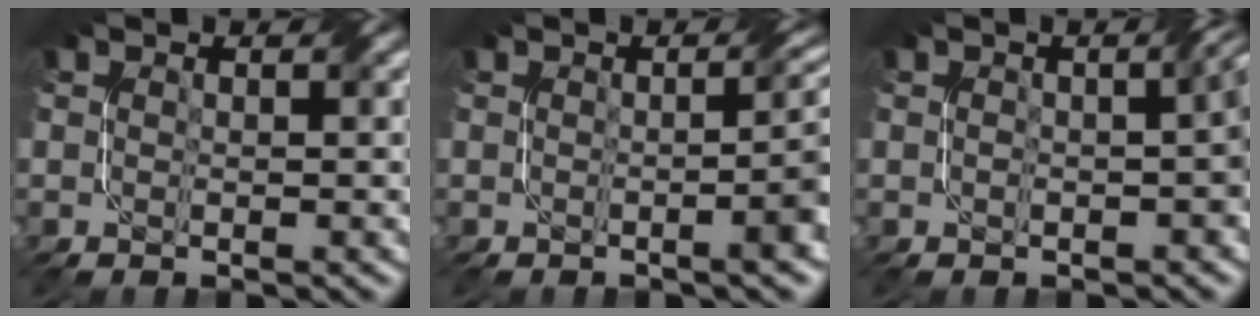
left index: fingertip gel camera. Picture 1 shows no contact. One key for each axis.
{"total": 4.5, "fx": -0.6, "fy": 1.3, "fz": 4.2, "tx": -0.030, "ty": 0.009, "tz": -0.008}
{"total": 3.0, "fx": -0.4, "fy": 0.7, "fz": 2.9, "tx": -0.045, "ty": 0.008, "tz": -0.007}